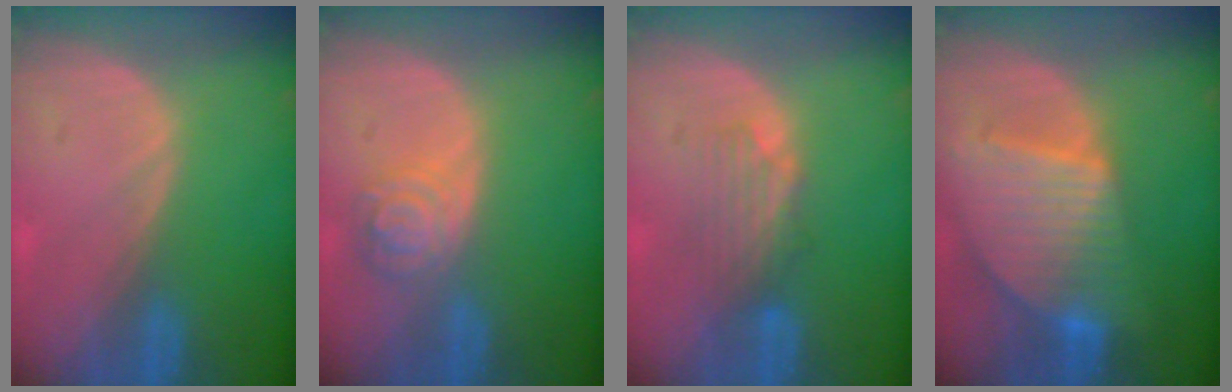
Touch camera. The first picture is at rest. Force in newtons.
{"total": 5.3, "press": 4.8, "slide": 2.4}
{"total": 4.3, "press": 3.8, "slide": 2.1}
{"total": 9.5, "press": 8.2, "slide": 4.8}